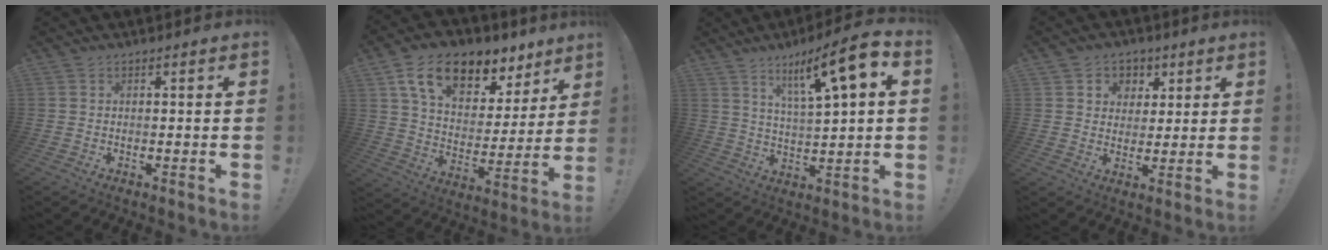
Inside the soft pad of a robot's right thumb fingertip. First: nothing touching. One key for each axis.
{"total": 17.3, "fx": 10.8, "fy": 9.3, "fz": 9.8, "tx": -0.158, "ty": -0.056, "tz": 0.193}
{"total": 13.7, "fx": 6.5, "fy": 1.9, "fz": 11.9, "tx": -0.189, "ty": -0.034, "tz": 0.092}
{"total": 6.5, "fx": 2.3, "fy": 6.0, "fz": 0.6, "tx": -0.004, "ty": -0.014, "tz": 0.046}